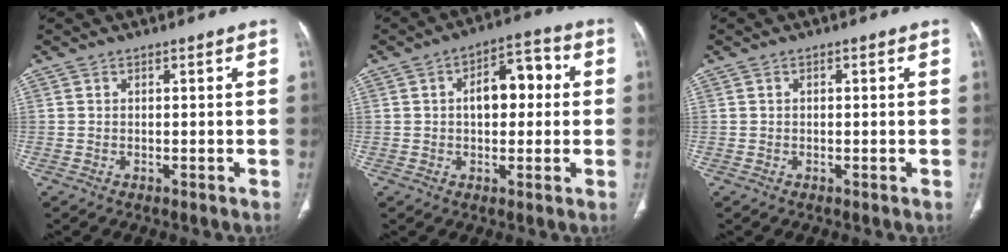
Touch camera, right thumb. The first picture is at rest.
{"total": 9.7, "force": [1.1, 5.6, 7.8], "torque": [-0.093, 0.028, 0.013]}
{"total": 0.0}